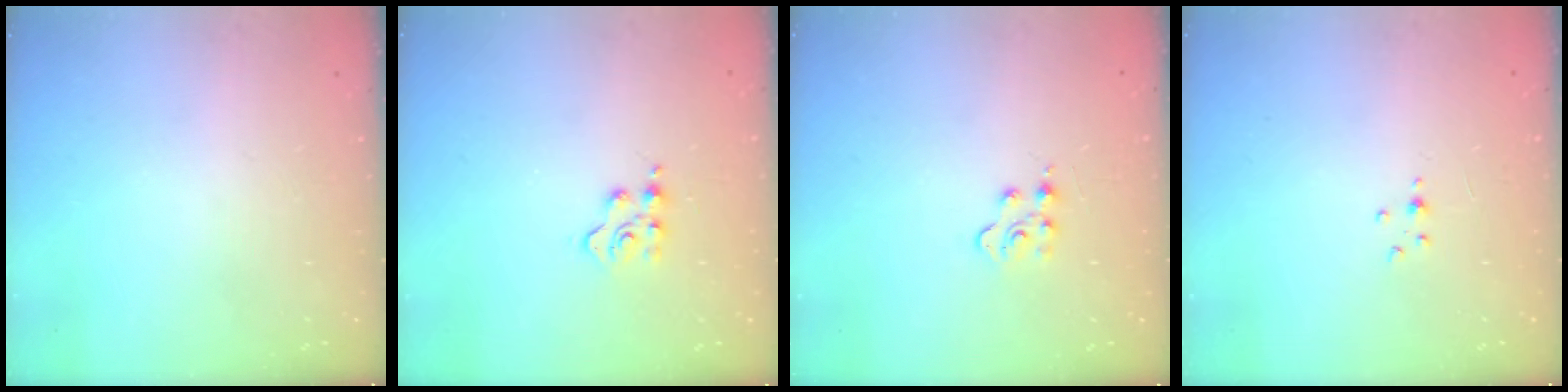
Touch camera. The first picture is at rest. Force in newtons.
{"total": 3.3, "press": 3.3, "slide": 0.6}
{"total": 3.8, "press": 3.7, "slide": 0.5}
{"total": 1.5, "press": 1.5, "slide": 0.2}